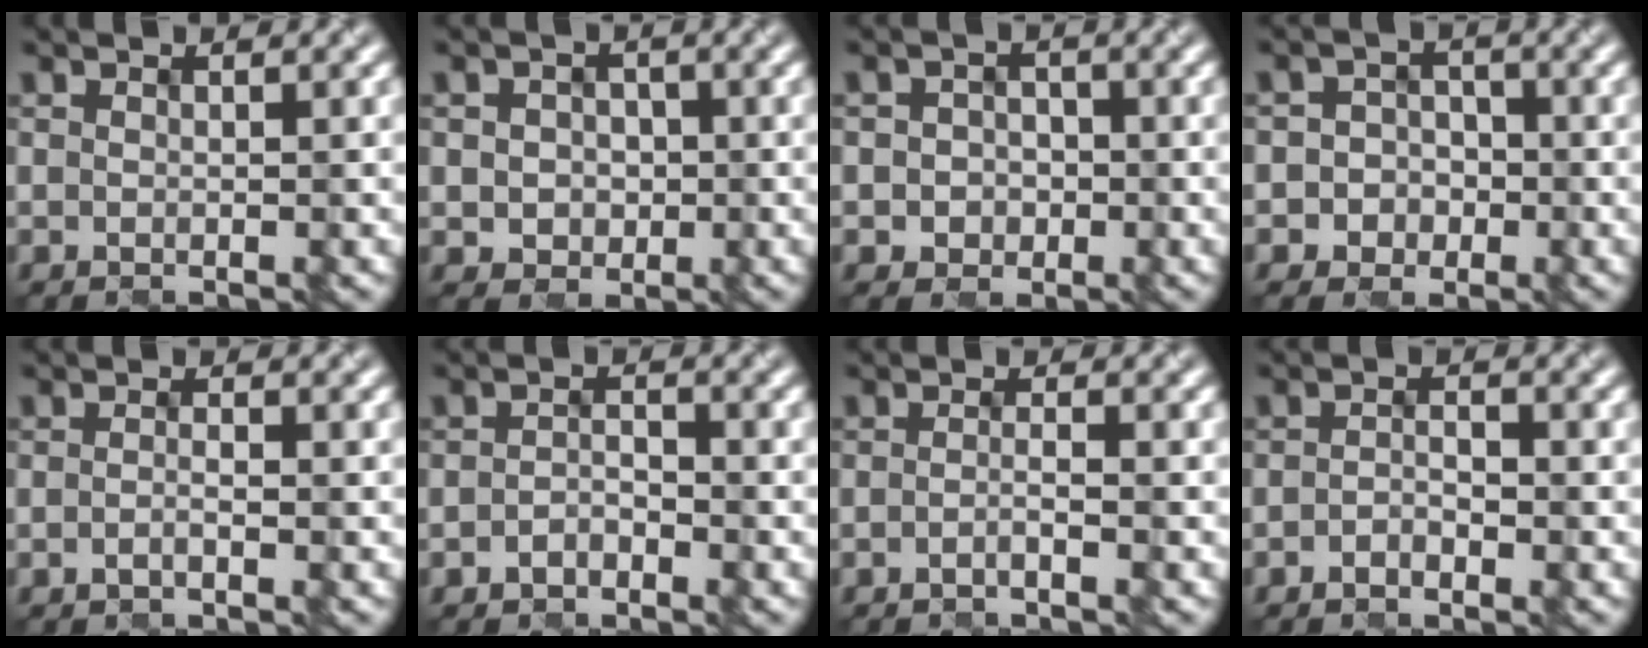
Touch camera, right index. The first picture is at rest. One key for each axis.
{"total": 2.7, "fx": -0.4, "fy": 2.4, "fz": 1.2, "tx": -0.020, "ty": -0.003, "tz": -0.009}
{"total": 2.5, "fx": -0.6, "fy": 2.2, "fz": 1.0, "tx": -0.012, "ty": -0.003, "tz": -0.015}
{"total": 2.7, "fx": -1.0, "fy": 2.4, "fz": 0.6, "tx": 0.006, "ty": -0.001, "tz": -0.024}
{"total": 1.0, "fx": -0.6, "fy": 0.2, "fz": 0.8, "tx": -0.016, "ty": 0.001, "tz": -0.016}
{"total": 1.8, "fx": -1.1, "fy": 1.0, "fz": 1.0, "tx": -0.020, "ty": 0.002, "tz": -0.023}
{"total": 1.3, "fx": -0.8, "fy": 0.2, "fz": 1.0, "tx": -0.016, "ty": 0.000, "tz": -0.021}
{"total": 1.6, "fx": -1.0, "fy": 0.7, "fz": 1.0, "tx": -0.017, "ty": 0.002, "tz": -0.023}